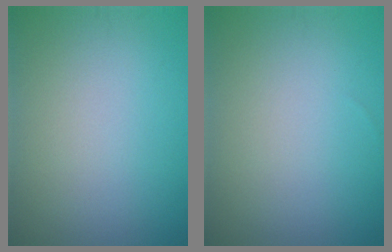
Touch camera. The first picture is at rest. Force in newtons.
{"total": 0.0}